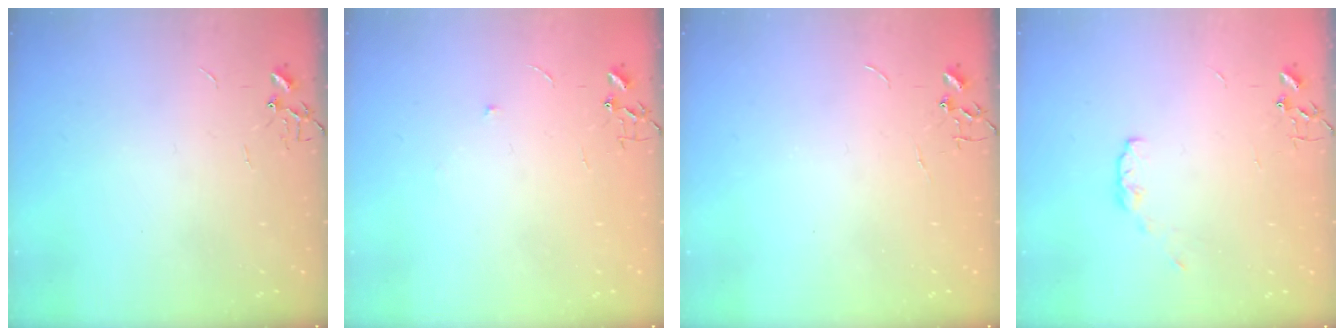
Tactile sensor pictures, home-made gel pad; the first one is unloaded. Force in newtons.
{"total": 3.7, "press": 3.6, "slide": 0.6}
{"total": 0.0}
{"total": 5.3, "press": 5.2, "slide": 0.8}